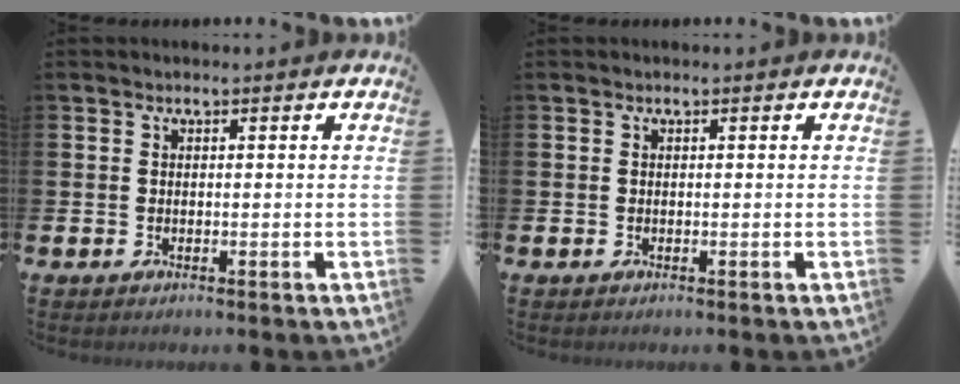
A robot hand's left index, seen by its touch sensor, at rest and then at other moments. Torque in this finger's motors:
{"motor_torque": [0.00, 0.00, 0.03, 0.00]}